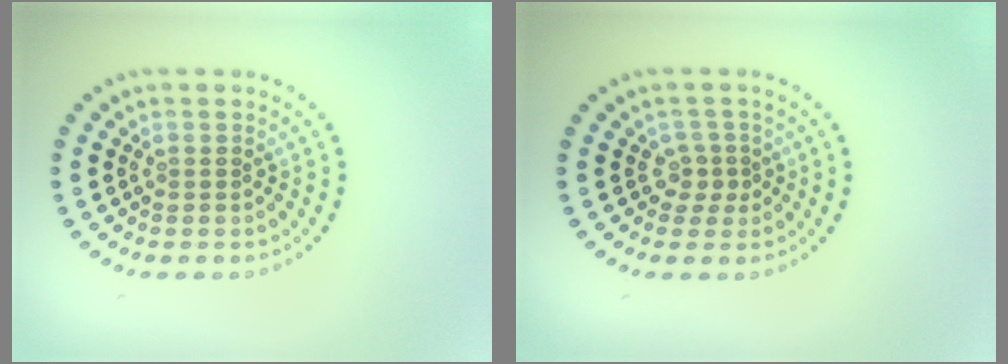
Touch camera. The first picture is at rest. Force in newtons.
{"total": 1.8, "press": 1.2, "slide": 1.3}